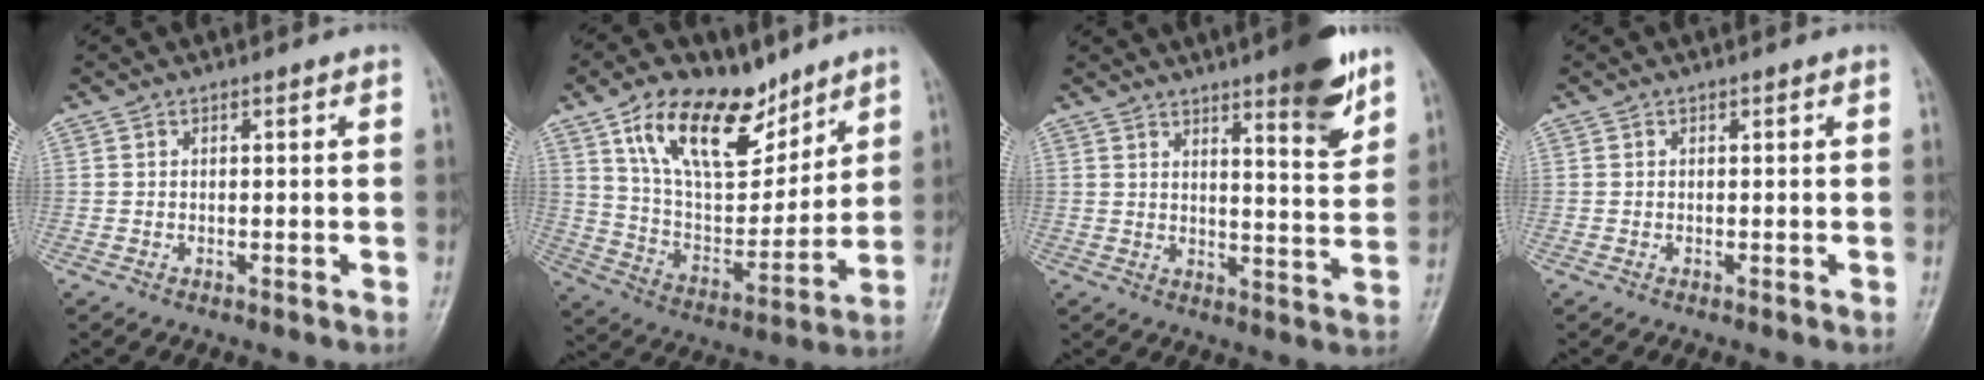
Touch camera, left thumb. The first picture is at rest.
{"total": 19.4, "force": [11.9, 9.8, 11.8], "torque": [-0.150, -0.061, 0.219]}
{"total": 10.7, "force": [6.9, 1.9, 7.9], "torque": [-0.090, -0.045, 0.094]}
{"total": 0.0}